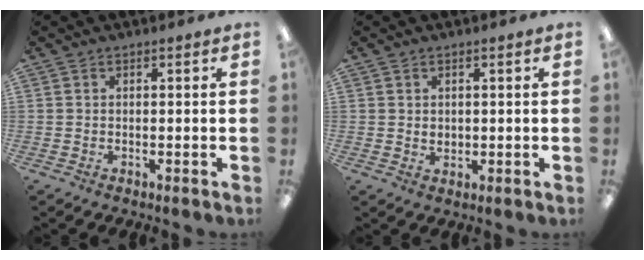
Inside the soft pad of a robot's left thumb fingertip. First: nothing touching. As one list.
[{"total": 1.5, "force": [0.8, 1.2, 0.5], "torque": [-0.003, -0.001, 0.012]}]